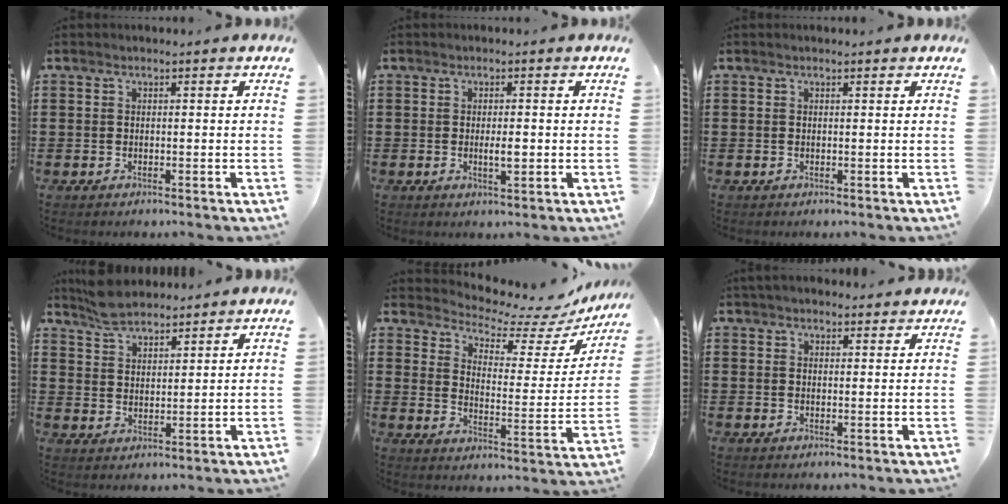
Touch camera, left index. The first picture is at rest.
{"total": 2.4, "force": [-0.1, 0.8, 2.3], "torque": [-0.042, -0.002, -0.002]}
{"total": 0.0}
{"total": 5.4, "force": [4.9, 2.0, 1.2], "torque": [-0.039, -0.005, 0.093]}
{"total": 5.6, "force": [5.2, 1.1, 1.8], "torque": [-0.049, -0.047, 0.081]}
{"total": 2.6, "force": [2.3, 1.0, 0.5], "torque": [-0.016, 0.002, 0.045]}